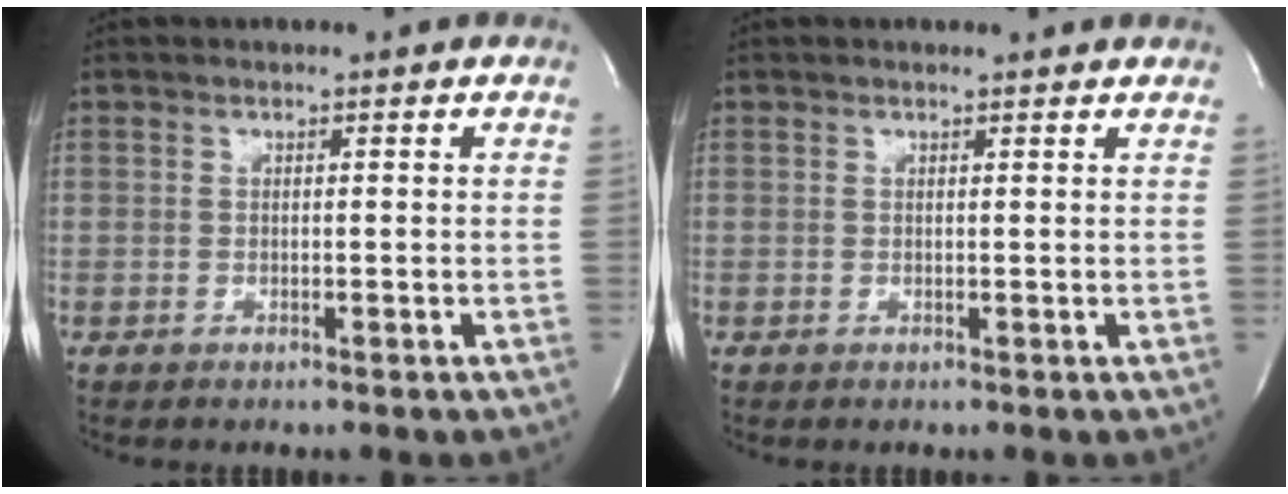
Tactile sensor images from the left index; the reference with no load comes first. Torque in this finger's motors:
{"motor_torque": [0.29, -0.45, 0.08, 0.00]}